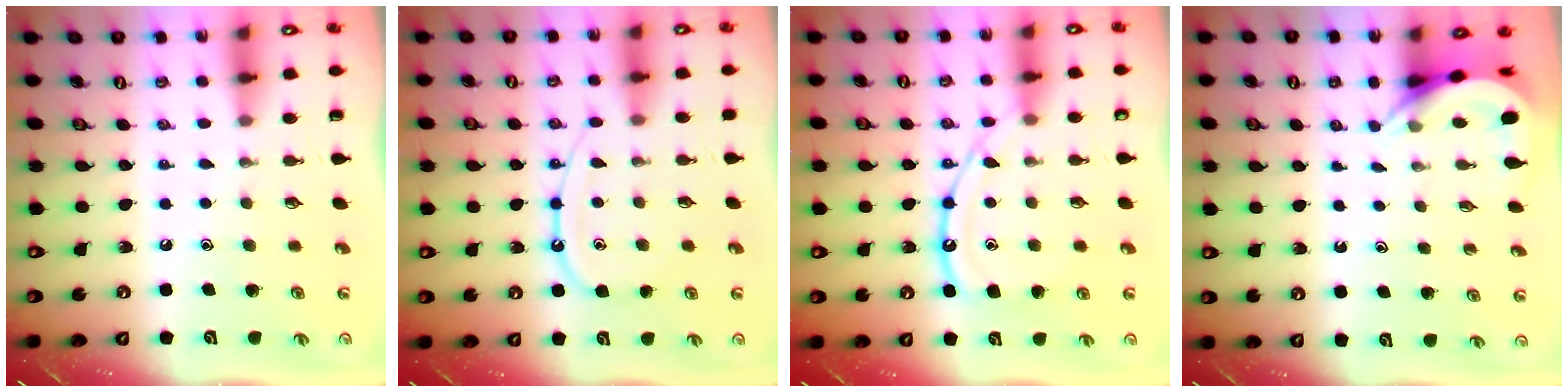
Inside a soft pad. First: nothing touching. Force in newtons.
{"total": 10.7, "press": 10.7, "slide": 1.0}
{"total": 14.4, "press": 14.3, "slide": 1.2}
{"total": 4.7, "press": 4.7, "slide": 0.3}